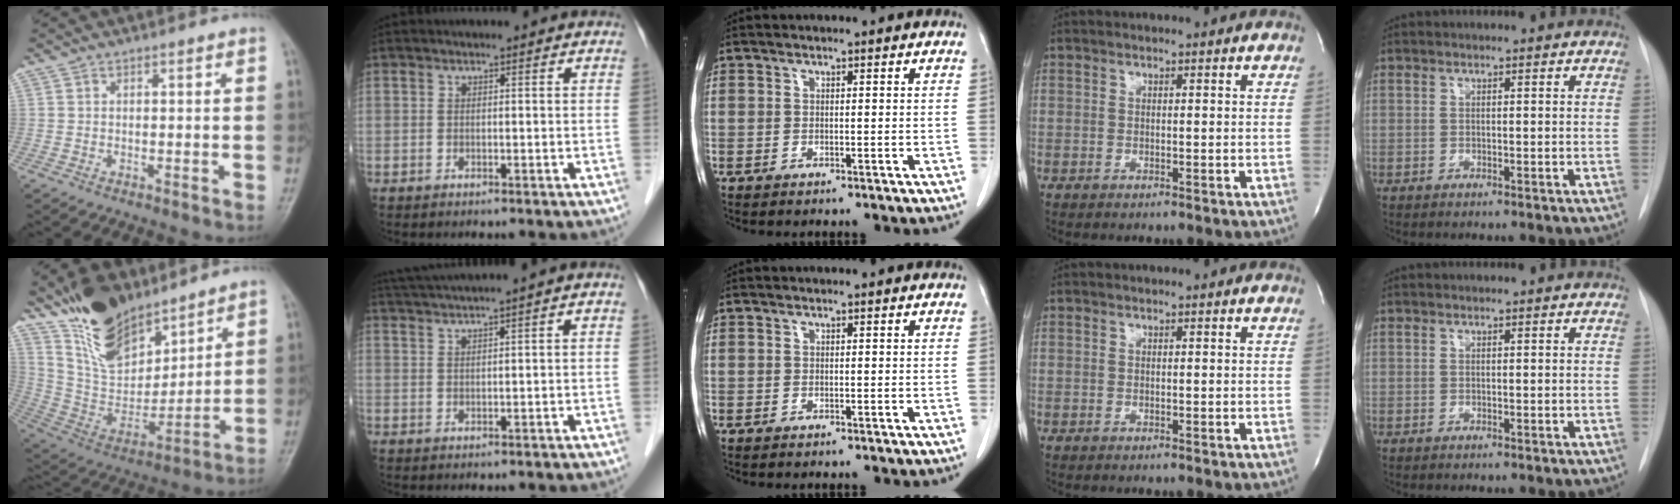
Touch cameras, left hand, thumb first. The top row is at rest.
{"thumb": {"total": 17.5, "force": [13.0, 8.1, 8.5], "torque": [-0.099, -0.076, 0.249]}, "index": {"total": 4.7, "force": [3.7, -1.4, 2.6], "torque": [-0.055, 0.014, 0.075]}}